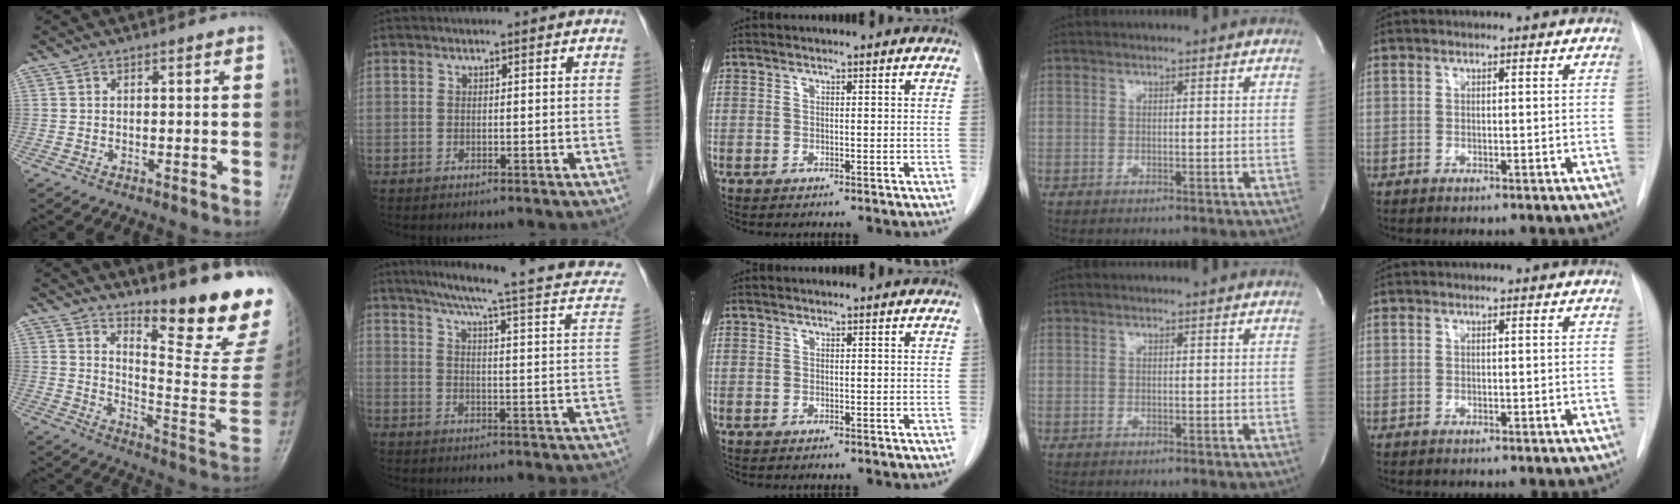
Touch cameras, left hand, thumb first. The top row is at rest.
{"thumb": {"total": 19.5, "force": [15.4, 3.0, 11.6], "torque": [-0.135, -0.151, 0.215]}, "index": {"total": 19.2, "force": [15.3, 1.4, 11.5], "torque": [-0.162, -0.016, 0.175]}}